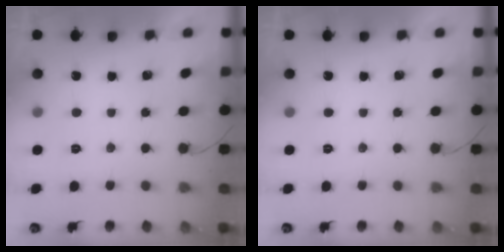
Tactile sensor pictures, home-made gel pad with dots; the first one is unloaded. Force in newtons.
{"total": 0.0}